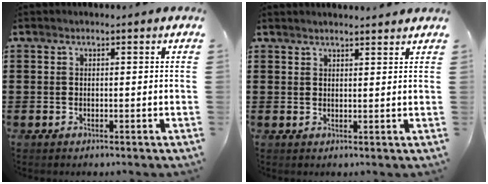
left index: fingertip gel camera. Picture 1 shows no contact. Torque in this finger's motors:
{"motor_torque": [0.89, -0.93, -0.05, -0.01]}